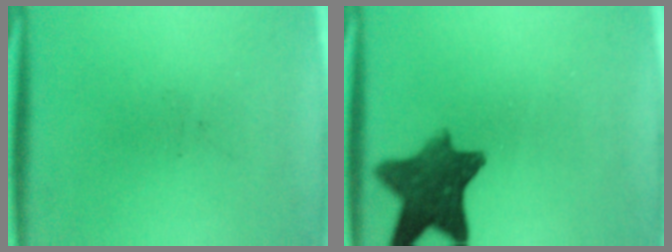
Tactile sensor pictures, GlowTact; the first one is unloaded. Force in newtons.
{"total": 9.9}